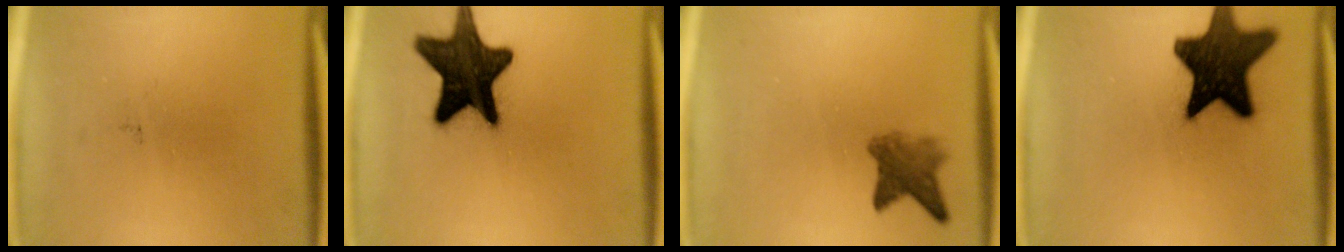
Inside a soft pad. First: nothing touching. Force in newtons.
{"total": 17.4}
{"total": 4.1}
{"total": 17.1}